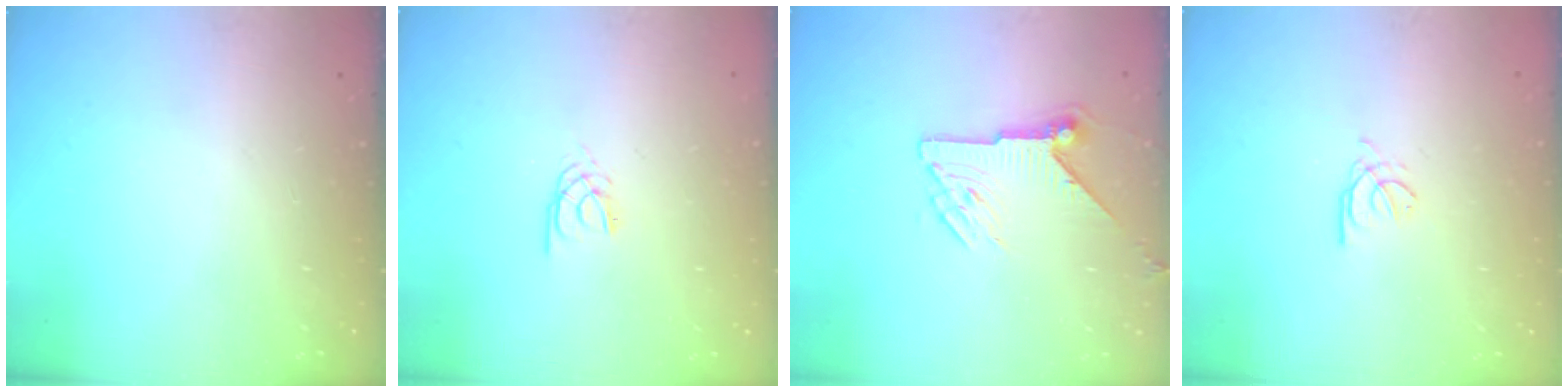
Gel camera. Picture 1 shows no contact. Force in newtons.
{"total": 1.7, "press": 1.7, "slide": 0.3}
{"total": 7.7, "press": 7.7, "slide": 0.3}
{"total": 2.6, "press": 2.6, "slide": 0.3}